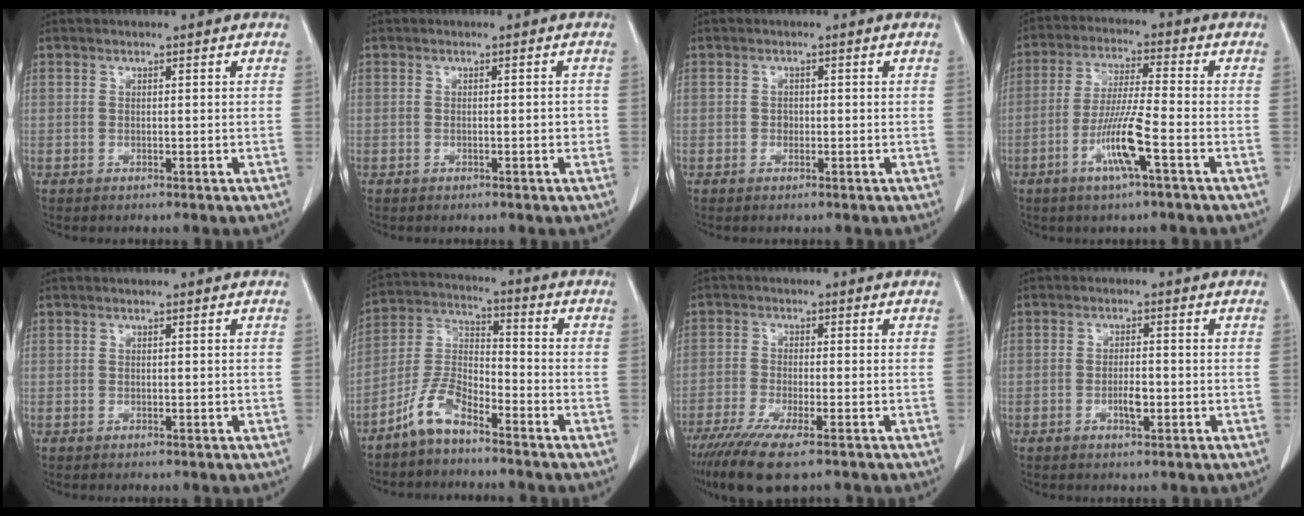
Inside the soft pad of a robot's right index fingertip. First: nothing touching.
{"total": 1.3, "force": [-0.3, 0.4, 1.2], "torque": [-0.015, 0.001, -0.003]}
{"total": 0.9, "force": [-0.2, 0.8, 0.4], "torque": [-0.003, 0.003, -0.003]}
{"total": 8.8, "force": [-3.6, -0.2, 8.0], "torque": [-0.159, -0.009, -0.072]}
{"total": 0.0}
{"total": 7.5, "force": [-5.7, 2.4, 4.3], "torque": [-0.101, 0.006, -0.118]}
{"total": 9.0, "force": [-6.2, 1.1, 6.4], "torque": [-0.112, -0.022, -0.103]}
{"total": 2.8, "force": [-0.9, 0.8, 2.5], "torque": [-0.047, 0.001, -0.013]}